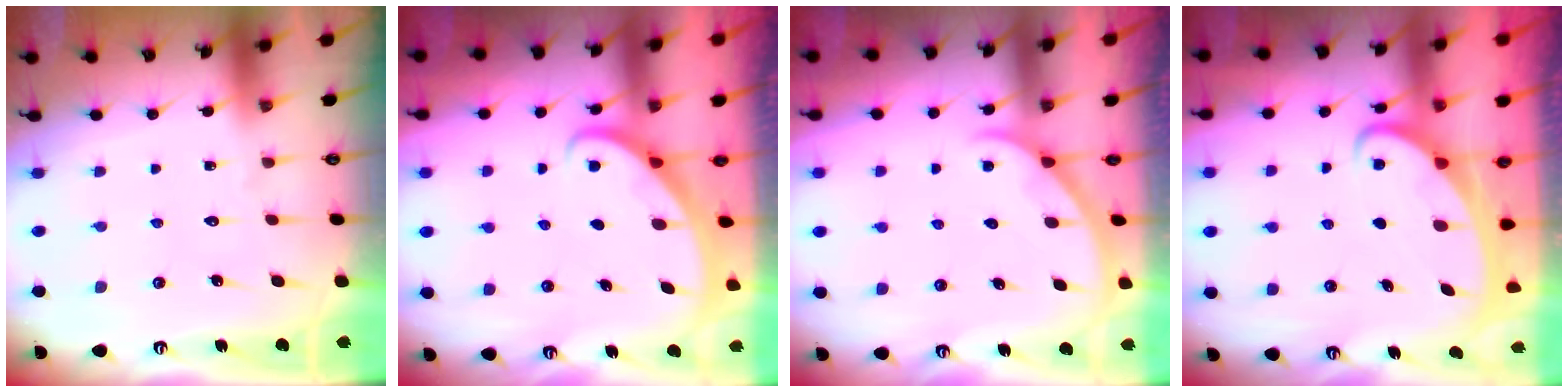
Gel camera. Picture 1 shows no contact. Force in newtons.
{"total": 2.7, "press": 2.7, "slide": 0.1}
{"total": 1.9, "press": 1.9, "slide": 0.2}
{"total": 2.2, "press": 2.1, "slide": 0.3}